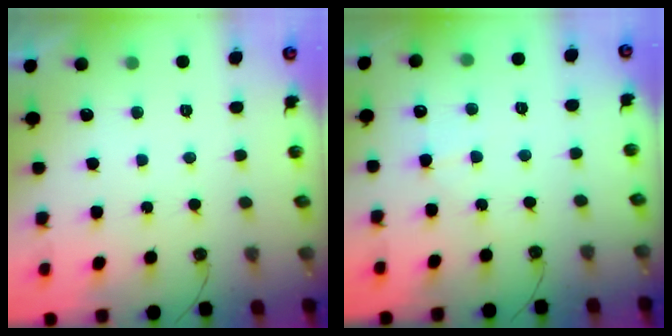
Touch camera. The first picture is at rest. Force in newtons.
{"total": 3.0, "press": 2.9, "slide": 0.5}